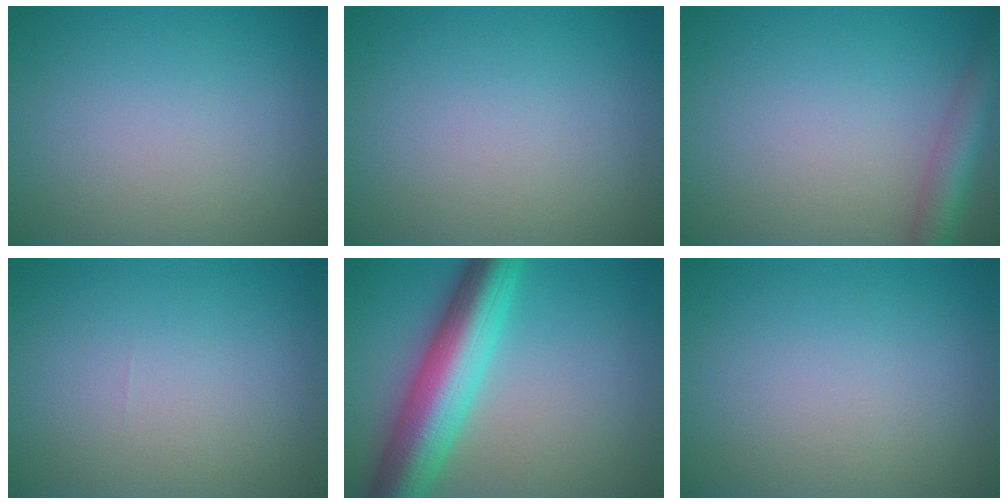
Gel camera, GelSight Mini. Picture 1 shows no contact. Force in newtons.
{"total": 0.0}
{"total": 4.0, "press": 4.0, "slide": 0.2}
{"total": 0.0}
{"total": 9.2, "press": 9.2, "slide": 0.3}
{"total": 0.0}